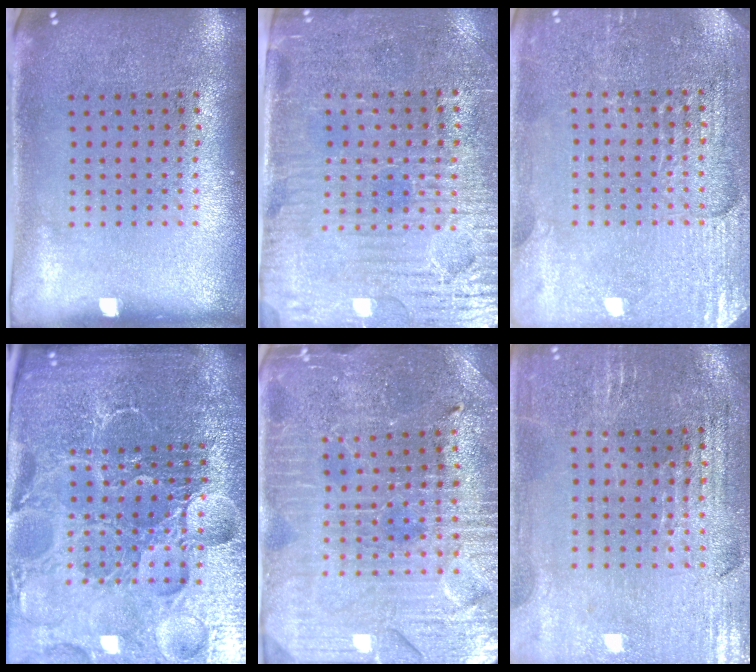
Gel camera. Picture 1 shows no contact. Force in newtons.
{"total": 3.9, "press": 3.5, "slide": 1.7}
{"total": 3.2, "press": 3.1, "slide": 0.6}
{"total": 6.7, "press": 5.9, "slide": 3.1}
{"total": 3.5, "press": 3.4, "slide": 0.6}
{"total": 1.3, "press": 1.3, "slide": 0.3}